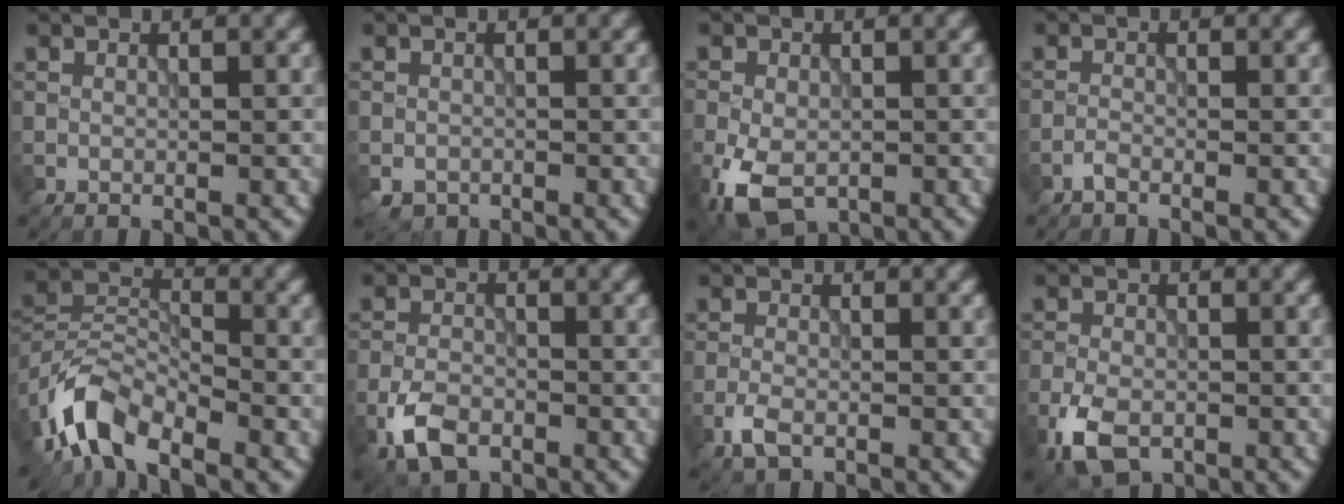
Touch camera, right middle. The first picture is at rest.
{"total": 1.7, "force": [-1.1, 1.1, 0.5], "torque": [-0.009, -0.005, -0.024]}
{"total": 6.4, "force": [-3.0, 3.8, 4.2], "torque": [-0.090, -0.016, -0.057]}
{"total": 0.9, "force": [-0.8, 0.1, 0.4], "torque": [-0.007, 0.002, -0.019]}
{"total": 6.7, "force": [-4.9, 2.8, 3.5], "torque": [-0.061, 0.001, -0.110]}
{"total": 4.4, "force": [-2.6, 2.4, 2.6], "torque": [-0.053, -0.004, -0.058]}
{"total": 2.3, "force": [-1.3, 1.0, 1.5], "torque": [-0.036, -0.002, -0.033]}
{"total": 5.2, "force": [-2.7, 2.9, 3.3], "torque": [-0.070, -0.007, -0.059]}